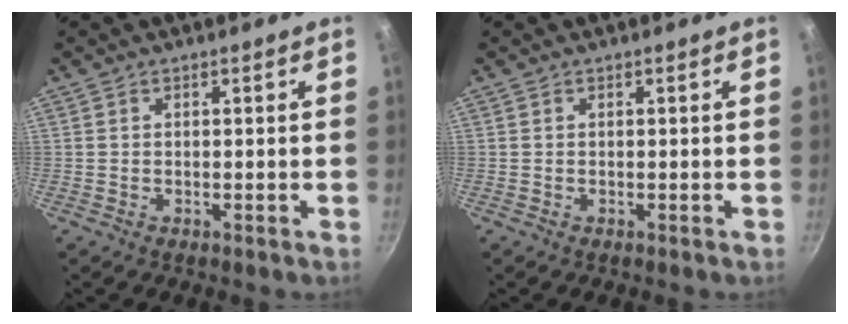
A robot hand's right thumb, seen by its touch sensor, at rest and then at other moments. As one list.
[{"total": 0.0}]